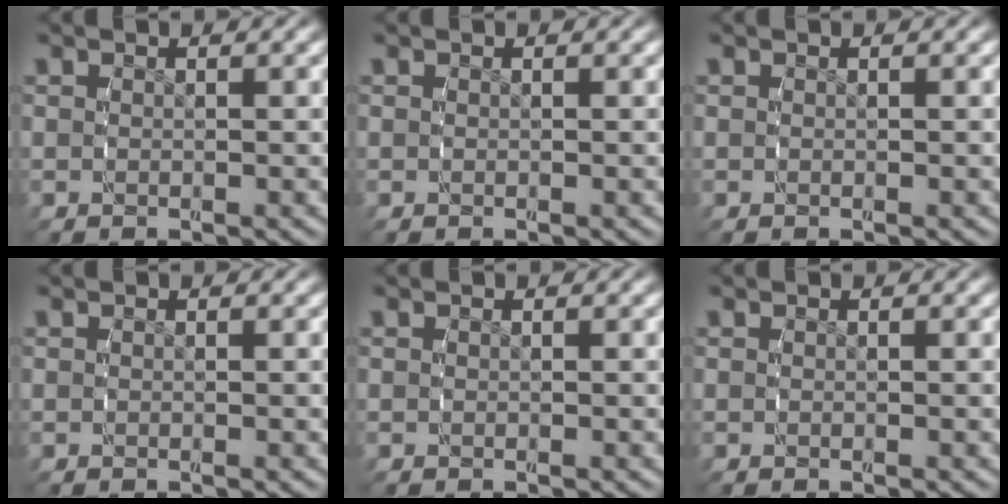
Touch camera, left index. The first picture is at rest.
{"total": 0.0}
{"total": 0.0}
{"total": 0.0}
{"total": 0.0}
{"total": 0.0}